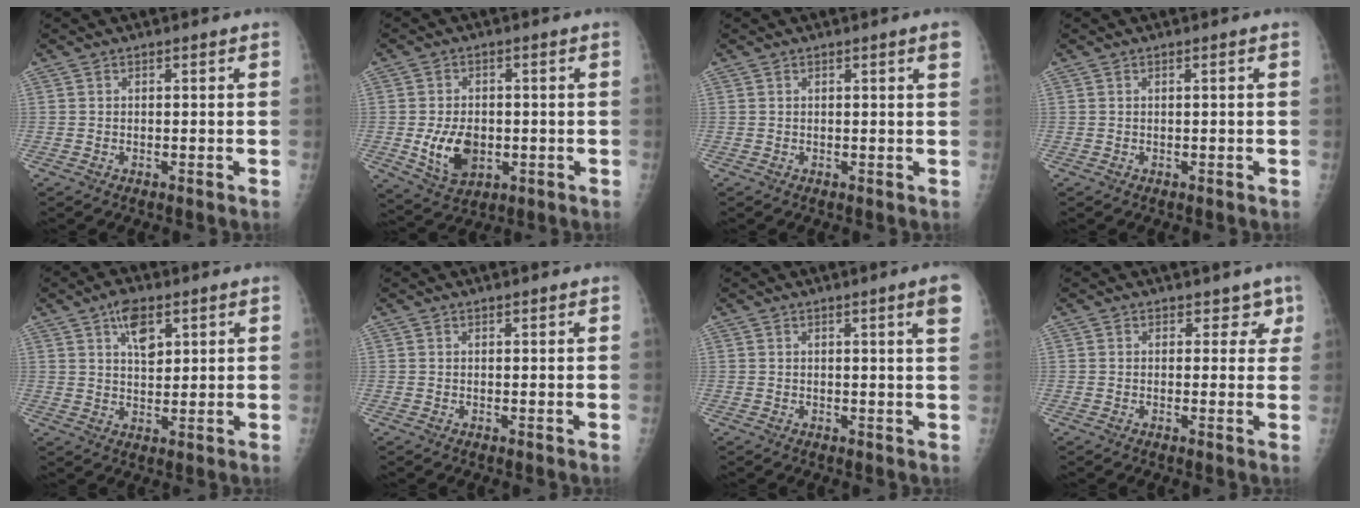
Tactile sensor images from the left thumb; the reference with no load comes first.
{"total": 8.3, "force": [-1.1, 5.9, 5.8], "torque": [-0.079, -0.007, -0.007]}
{"total": 1.7, "force": [1.0, -0.1, 1.4], "torque": [-0.019, -0.004, 0.012]}
{"total": 0.0}
{"total": 6.3, "force": [3.3, 3.2, 4.4], "torque": [-0.058, -0.016, 0.055]}
{"total": 0.7, "force": [0.6, 0.2, 0.1], "torque": [0.000, -0.002, 0.011]}
{"total": 3.6, "force": [1.9, -0.3, 3.1], "torque": [-0.040, -0.011, 0.024]}
{"total": 3.0, "force": [2.0, 2.1, 0.6], "torque": [0.032, -0.007, 0.016]}